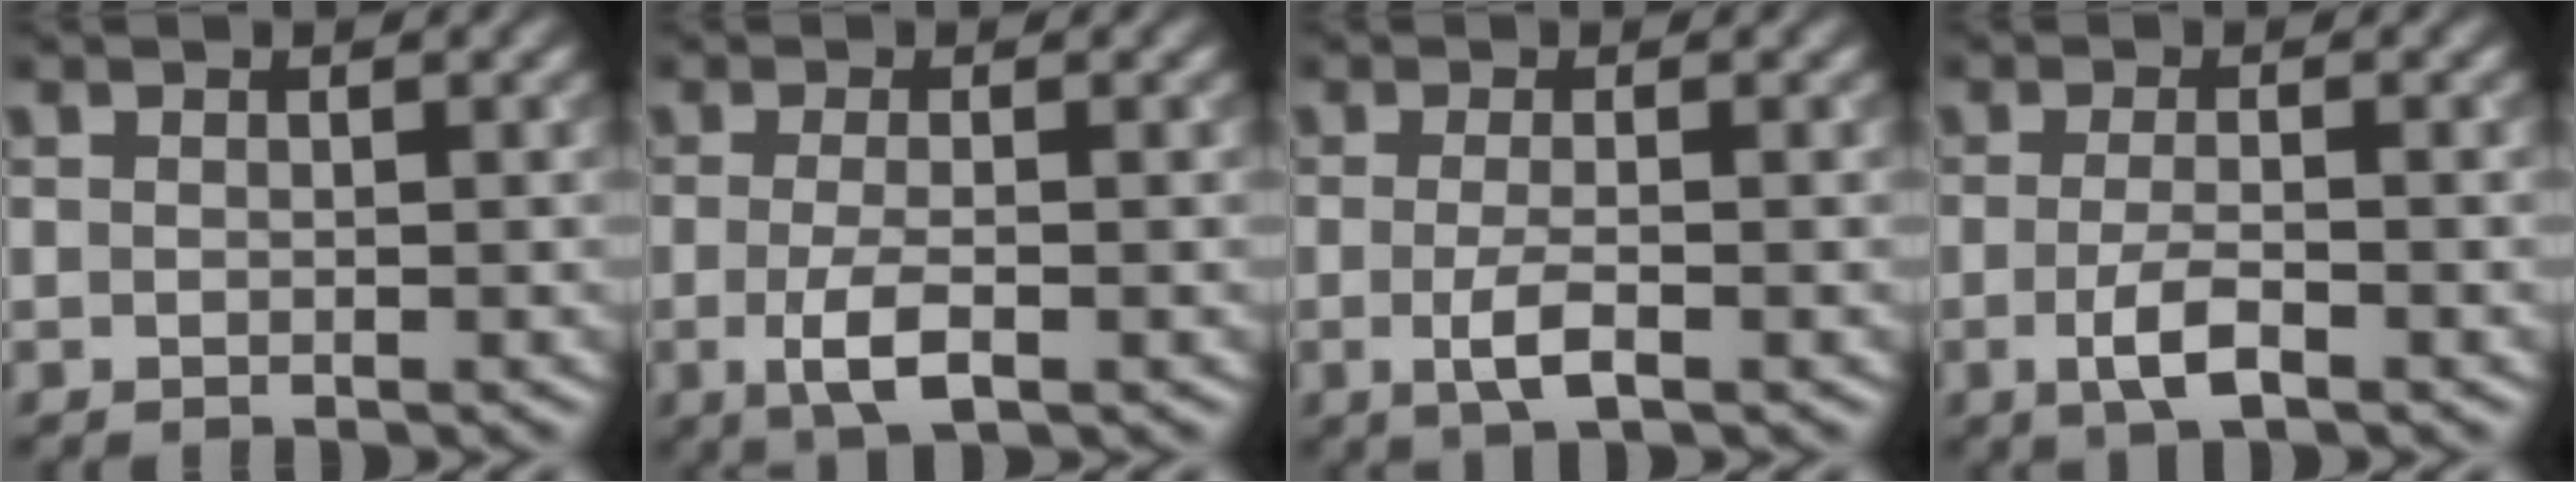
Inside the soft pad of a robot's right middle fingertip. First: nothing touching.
{"total": 3.2, "force": [-0.8, 0.9, 2.9], "torque": [-0.061, -0.008, -0.017]}
{"total": 2.6, "force": [-0.6, 0.6, 2.5], "torque": [-0.047, -0.006, -0.014]}
{"total": 2.7, "force": [-1.0, 0.7, 2.4], "torque": [-0.049, -0.003, -0.021]}